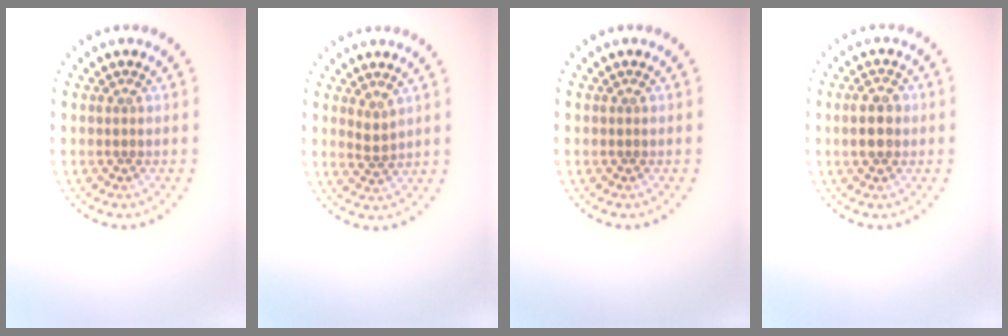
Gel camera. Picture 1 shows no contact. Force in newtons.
{"total": 1.2, "press": 0.9, "slide": 0.7}
{"total": 0.0}
{"total": 2.7, "press": 2.7, "slide": 0.1}